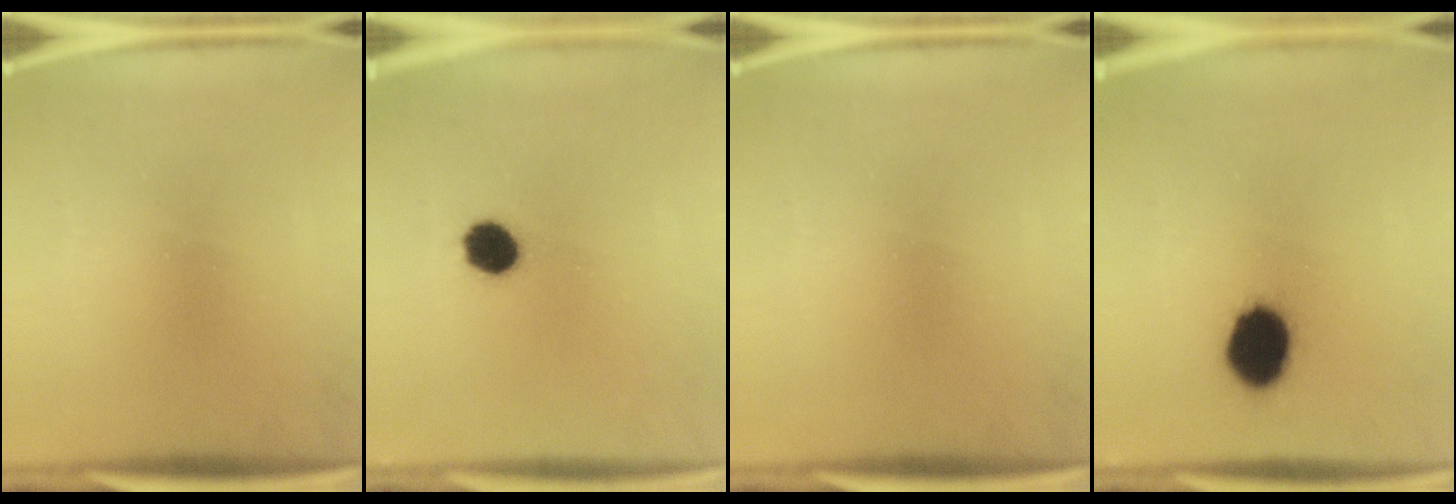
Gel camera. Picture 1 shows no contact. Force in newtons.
{"total": 6.3}
{"total": 0.0}
{"total": 12.4}